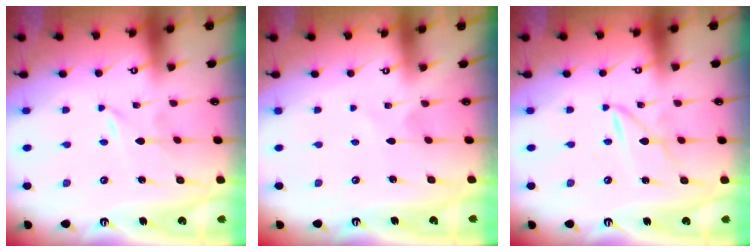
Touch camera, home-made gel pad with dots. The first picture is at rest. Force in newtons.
{"total": 1.6, "press": 1.6, "slide": 0.2}
{"total": 3.0, "press": 3.0, "slide": 0.3}